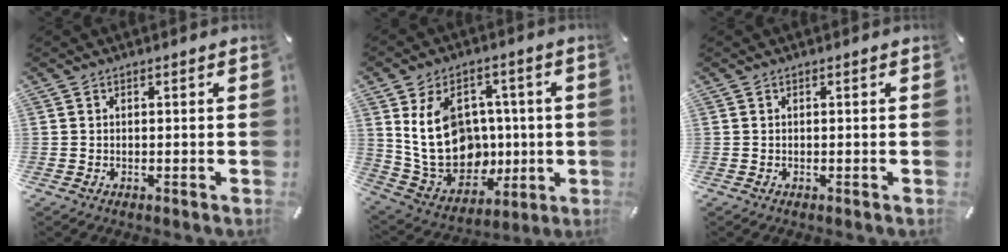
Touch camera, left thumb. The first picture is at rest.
{"total": 17.9, "force": [2.4, 14.3, 10.5], "torque": [-0.200, -0.006, 0.056]}
{"total": 0.0}